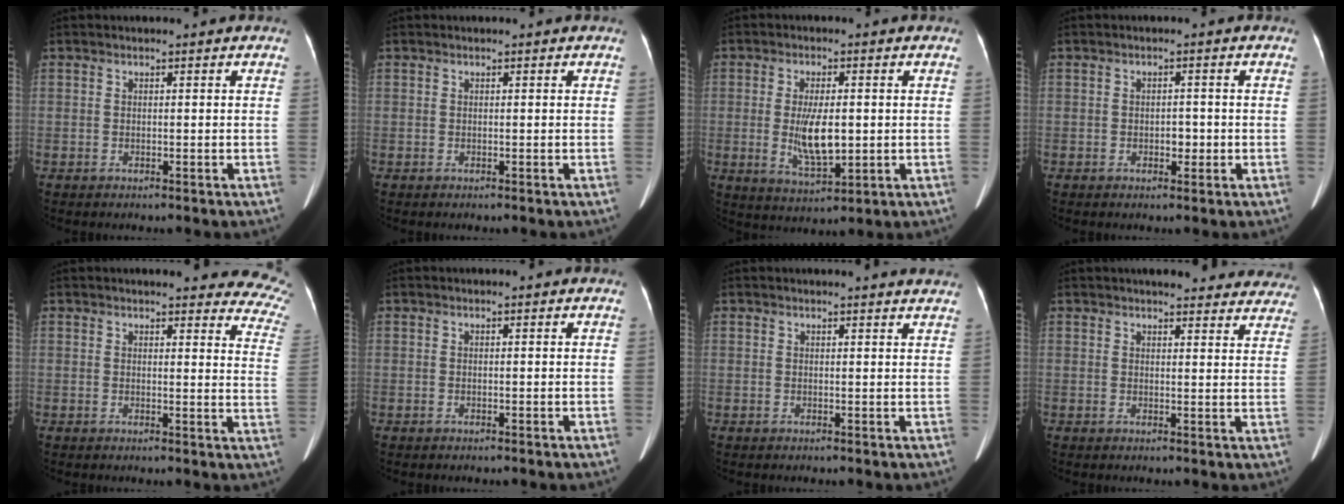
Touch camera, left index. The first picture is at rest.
{"total": 0.0}
{"total": 7.4, "force": [-0.3, 2.4, 7.0], "torque": [-0.137, -0.012, 0.001]}
{"total": 1.9, "force": [-0.6, 1.1, 1.4], "torque": [-0.021, 0.003, -0.004]}
{"total": 16.5, "force": [14.9, 3.4, 6.1], "torque": [-0.034, -0.053, 0.133]}
{"total": 0.0}
{"total": 5.4, "force": [5.2, 0.5, 1.3], "torque": [-0.010, 0.001, 0.039]}
{"total": 18.6, "force": [17.1, 4.3, 5.9], "torque": [-0.051, -0.017, 0.184]}